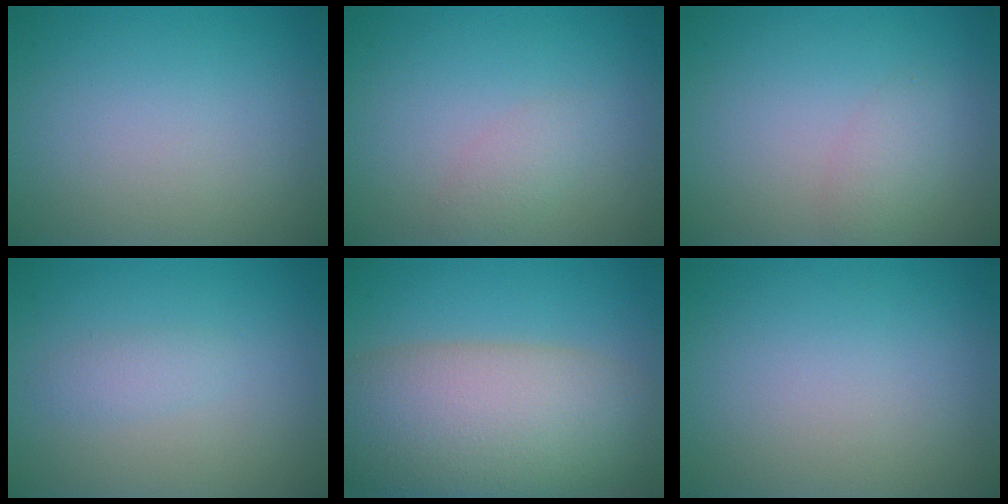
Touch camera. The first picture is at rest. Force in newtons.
{"total": 1.5, "press": 1.5, "slide": 0.0}
{"total": 1.6, "press": 1.6, "slide": 0.1}
{"total": 1.3, "press": 1.3, "slide": 0.1}
{"total": 11.4, "press": 11.4, "slide": 1.0}
{"total": 0.0}